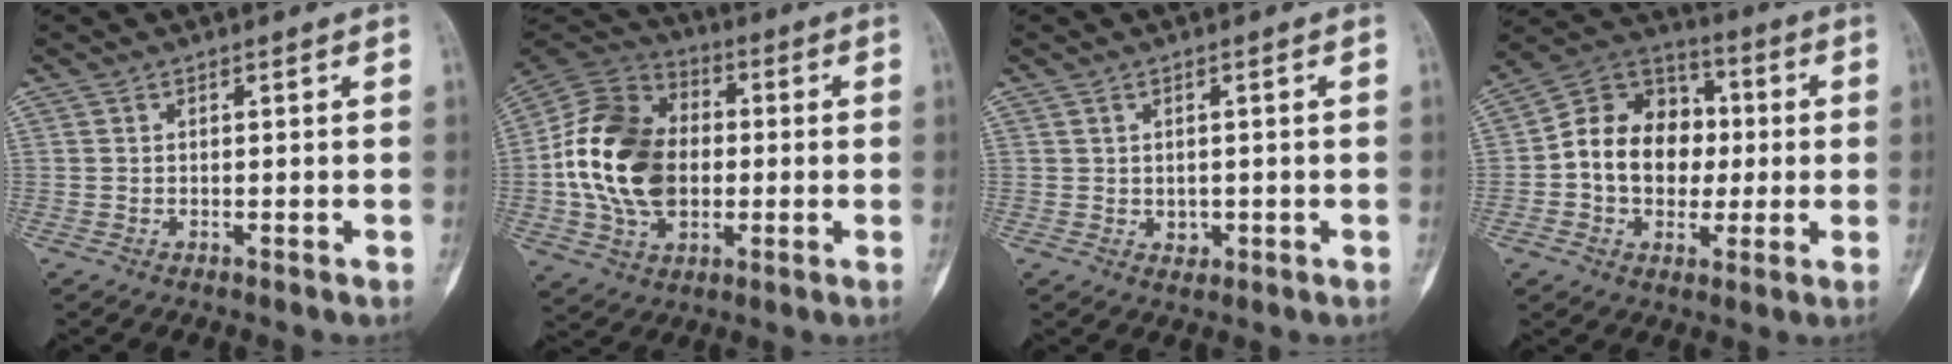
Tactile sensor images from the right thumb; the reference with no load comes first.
{"total": 19.9, "force": [-0.9, 14.1, 14.0], "torque": [-0.243, 0.015, -0.018]}
{"total": 1.5, "force": [-0.2, 1.3, 0.8], "torque": [-0.004, -0.001, 0.002]}
{"total": 15.5, "force": [-0.3, 12.1, 9.7], "torque": [-0.114, 0.031, -0.012]}